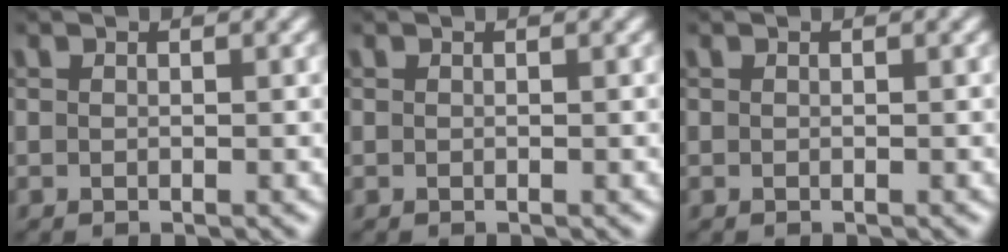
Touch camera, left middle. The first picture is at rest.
{"total": 0.0}
{"total": 0.0}